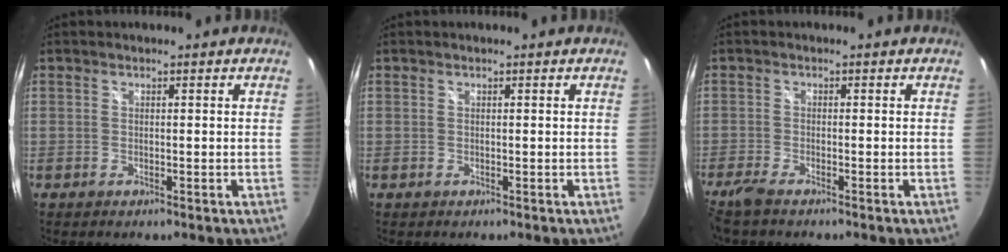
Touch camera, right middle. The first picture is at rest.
{"total": 0.0}
{"total": 3.6, "force": [-2.9, 0.3, 2.0], "torque": [-0.056, -0.013, -0.061]}